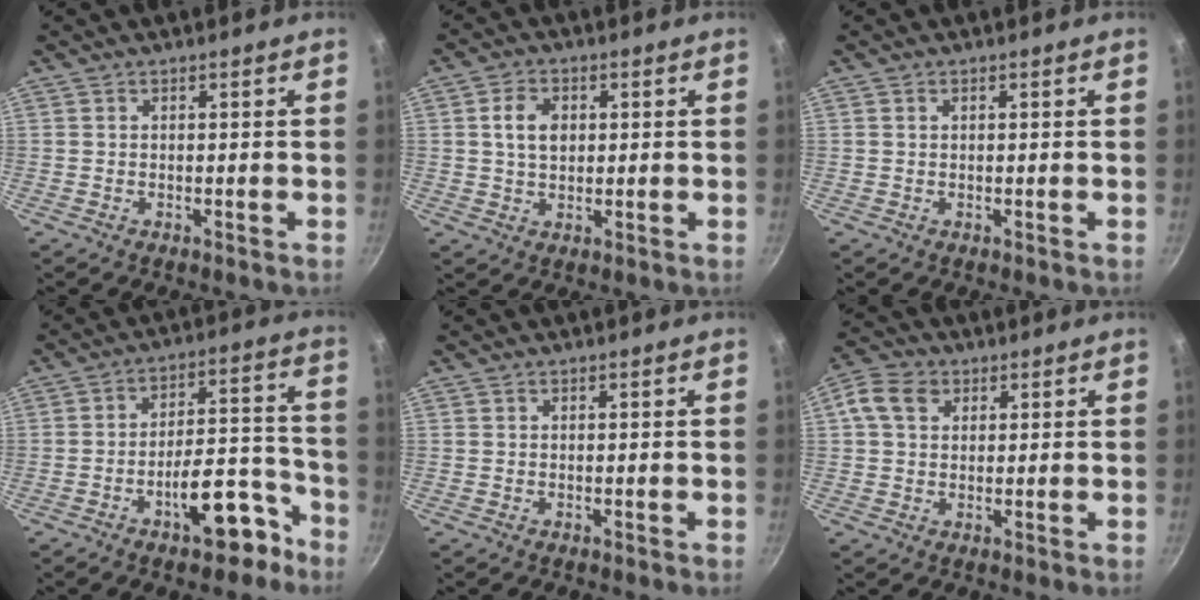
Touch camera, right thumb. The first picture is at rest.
{"total": 5.7, "force": [1.0, 4.1, 3.8], "torque": [-0.052, 0.003, 0.018]}
{"total": 0.6, "force": [0.3, 0.4, 0.4], "torque": [-0.006, 0.002, 0.005]}
{"total": 13.0, "force": [-7.3, 5.7, 9.2], "torque": [-0.089, 0.081, -0.098]}
{"total": 0.0}
{"total": 6.8, "force": [2.2, 5.2, 3.8], "torque": [-0.057, 0.007, 0.028]}